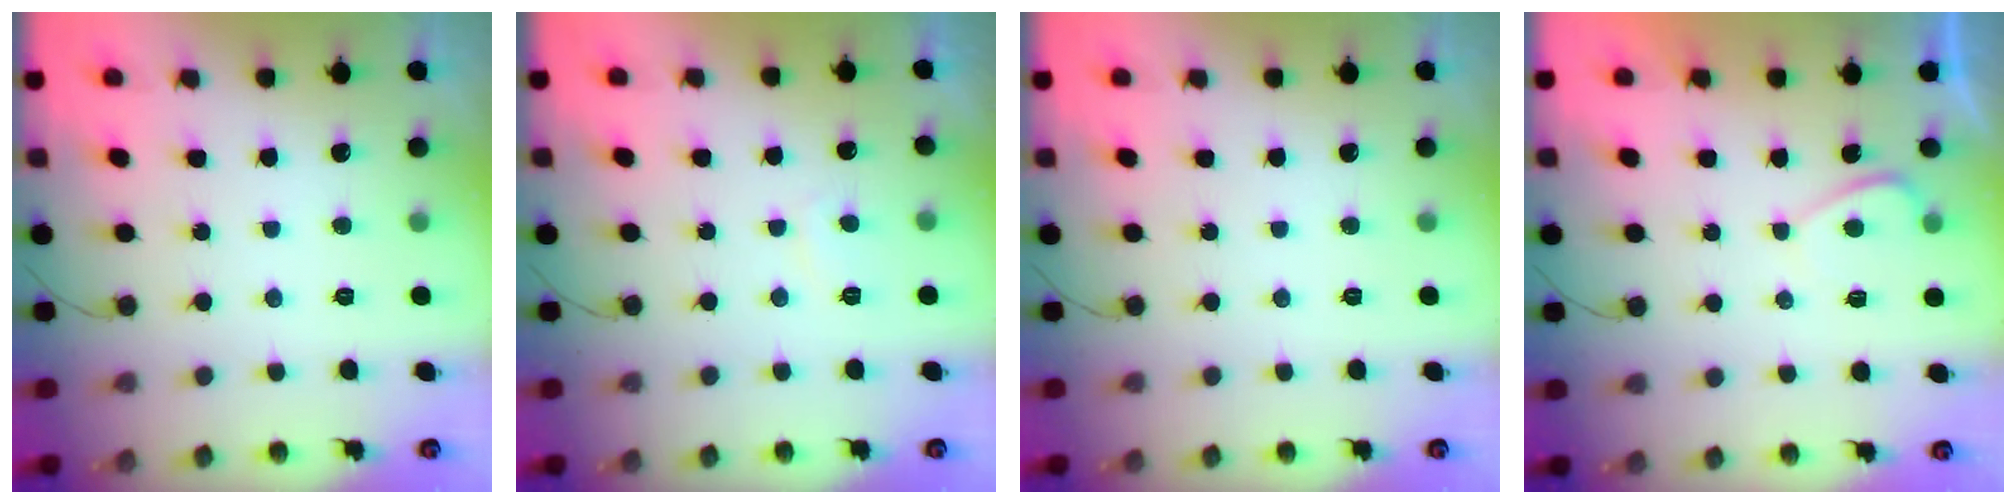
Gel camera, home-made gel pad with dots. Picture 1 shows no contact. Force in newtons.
{"total": 1.8, "press": 1.7, "slide": 0.6}
{"total": 0.0}
{"total": 1.0, "press": 0.8, "slide": 0.5}